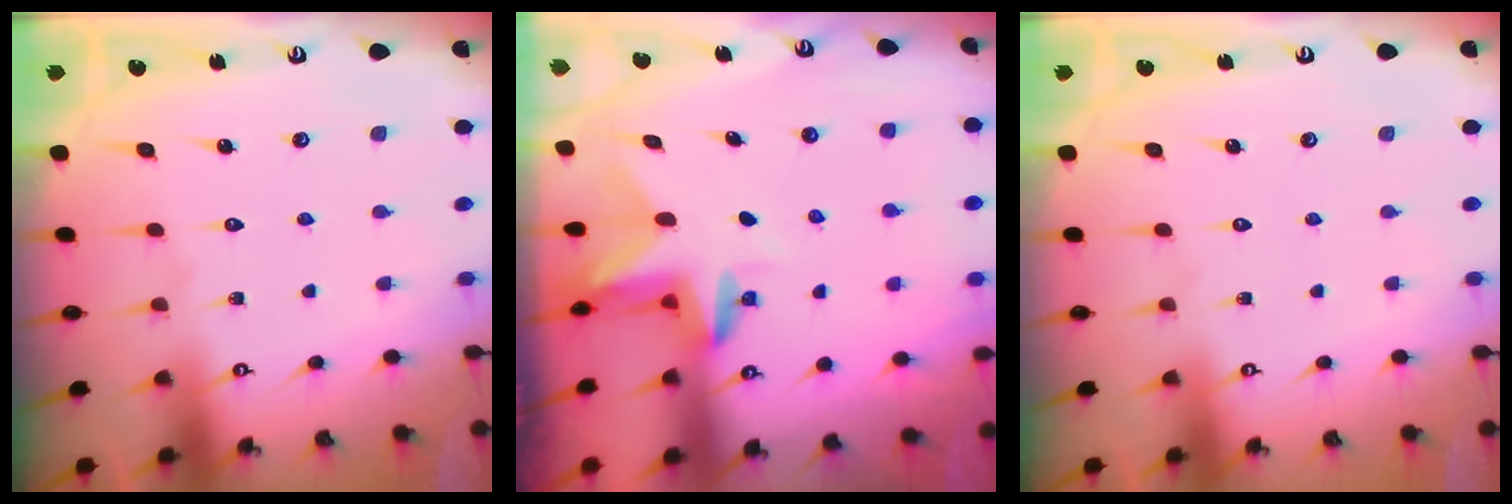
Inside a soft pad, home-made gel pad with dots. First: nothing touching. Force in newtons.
{"total": 2.9, "press": 2.9, "slide": 0.2}
{"total": 0.0}